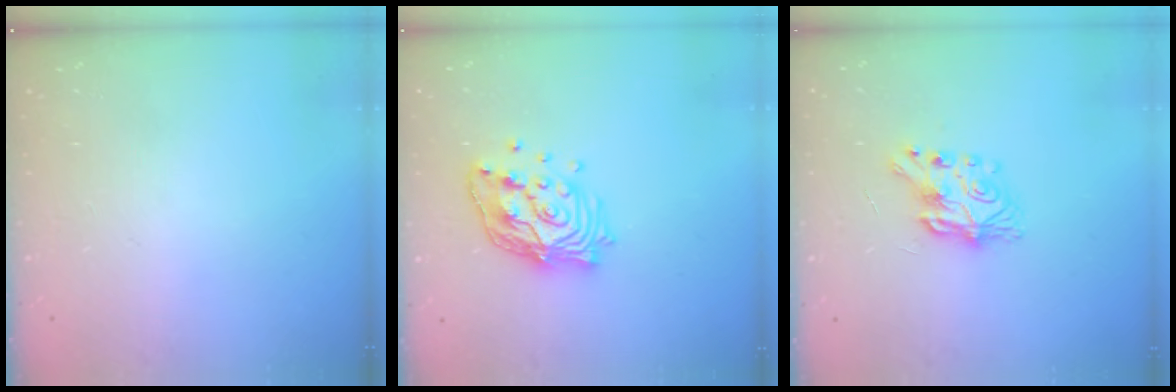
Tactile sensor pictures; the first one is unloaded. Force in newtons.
{"total": 15.2, "press": 15.1, "slide": 1.5}
{"total": 7.9, "press": 7.9, "slide": 0.3}